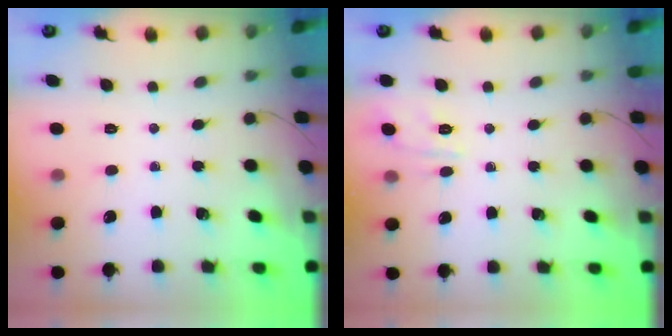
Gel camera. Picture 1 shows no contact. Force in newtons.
{"total": 2.1, "press": 1.6, "slide": 1.5}